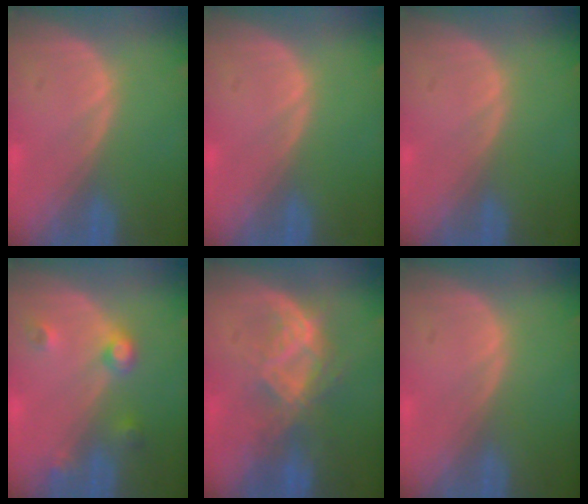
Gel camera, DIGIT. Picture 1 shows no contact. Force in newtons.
{"total": 0.0}
{"total": 0.0}
{"total": 3.7, "press": 3.4, "slide": 1.3}
{"total": 6.9, "press": 6.5, "slide": 2.2}
{"total": 0.0}